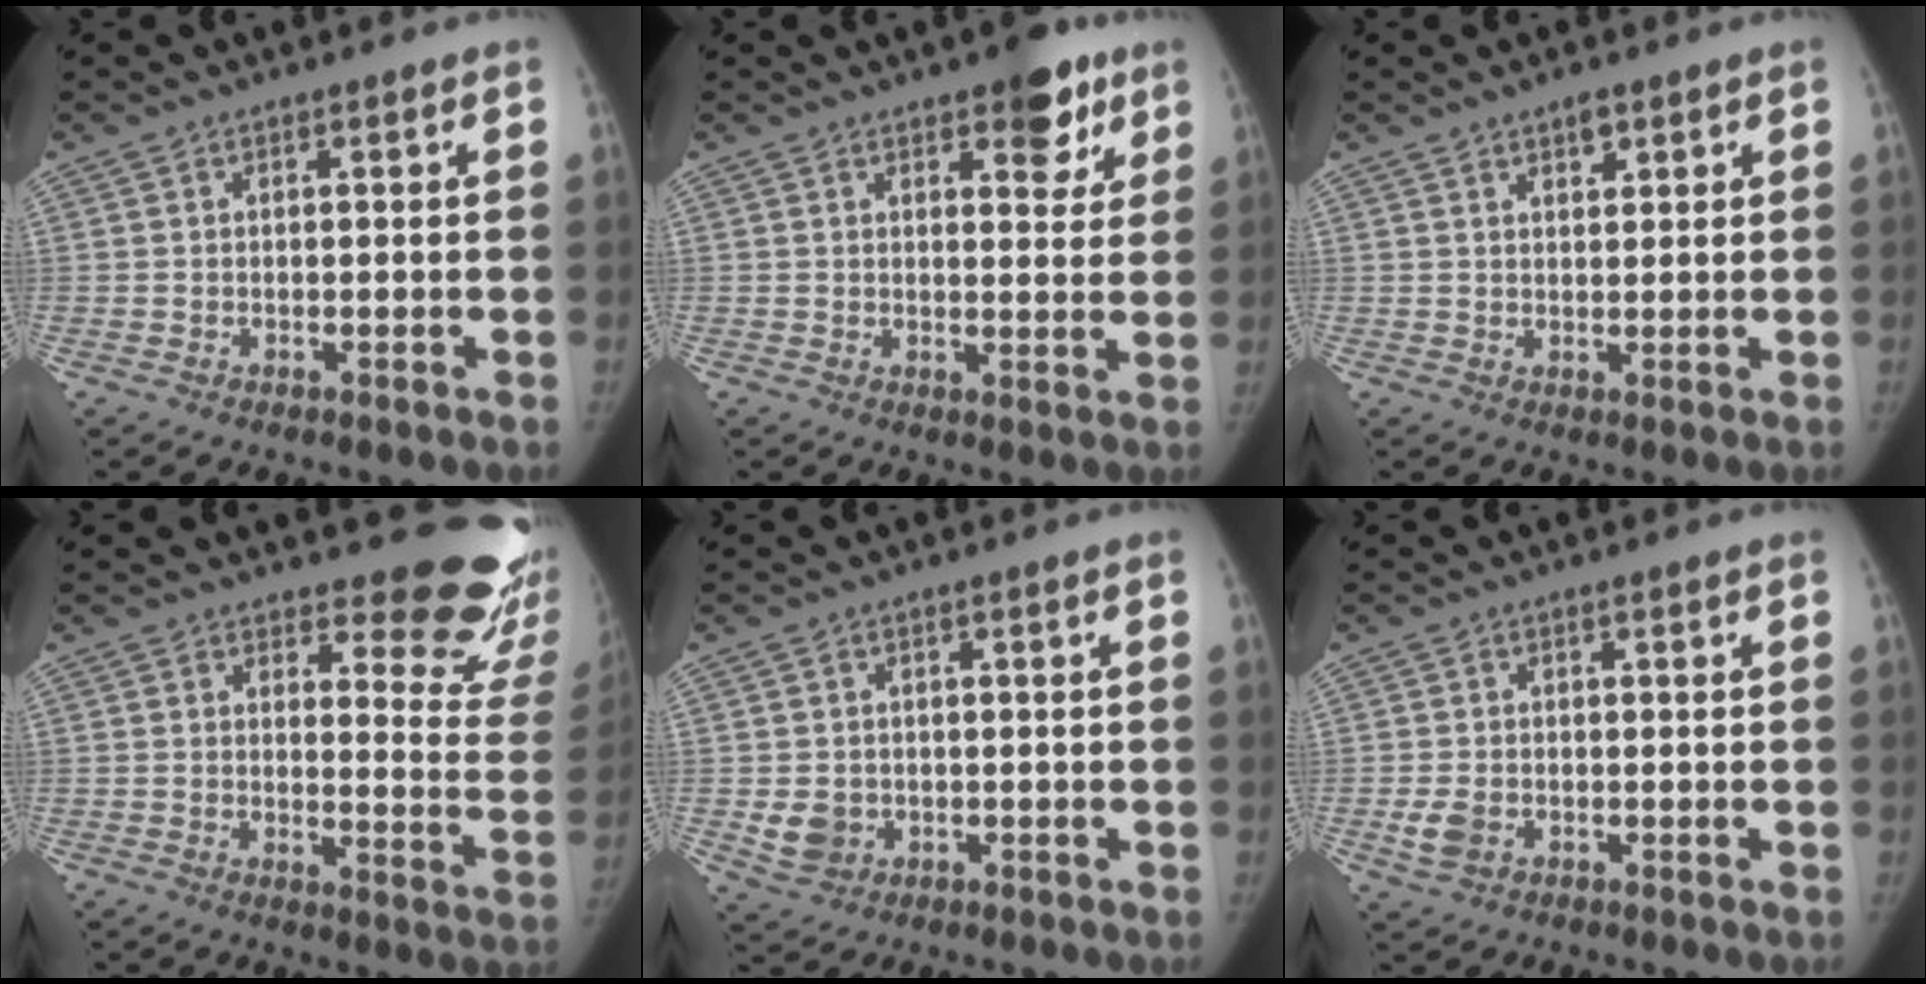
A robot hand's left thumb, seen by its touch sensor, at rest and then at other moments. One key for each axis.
{"total": 8.0, "fx": 4.6, "fy": 3.5, "fz": 5.4, "tx": -0.039, "ty": -0.019, "tz": 0.056}
{"total": 2.6, "fx": 1.8, "fy": 1.2, "fz": 1.5, "tx": -0.015, "ty": -0.012, "tz": 0.031}
{"total": 17.0, "fx": 13.8, "fy": 5.9, "fz": 8.0, "tx": -0.047, "ty": -0.126, "tz": 0.142}
{"total": 4.1, "fx": -0.6, "fy": 3.6, "fz": 1.9, "tx": -0.024, "ty": -0.001, "tz": 0.000}
{"total": 3.1, "fx": -0.9, "fy": 2.2, "fz": 2.0, "tx": -0.045, "ty": -0.002, "tz": -0.013}